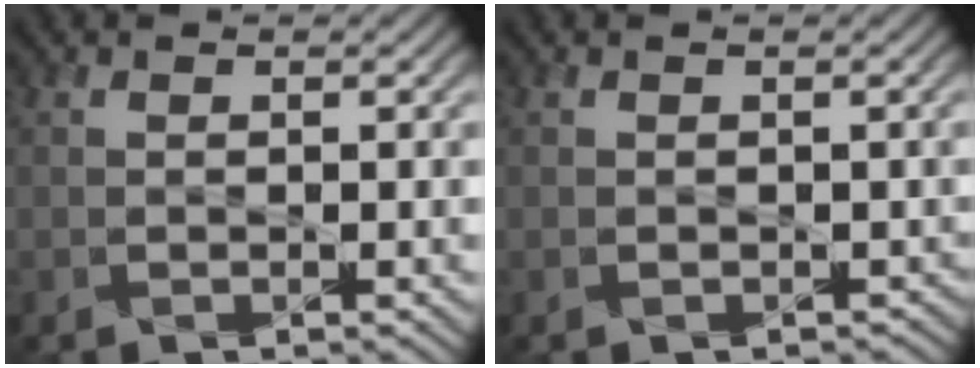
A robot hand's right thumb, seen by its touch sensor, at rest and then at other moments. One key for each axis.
{"total": 0.7, "fx": 0.0, "fy": 0.6, "fz": 0.3, "tx": -0.006, "ty": -0.005, "tz": 0.005}